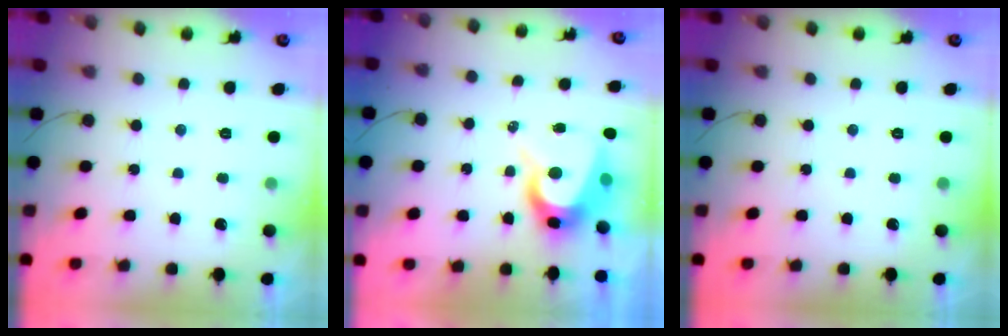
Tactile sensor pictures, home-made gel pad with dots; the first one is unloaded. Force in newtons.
{"total": 8.4, "press": 8.3, "slide": 0.6}
{"total": 0.0}